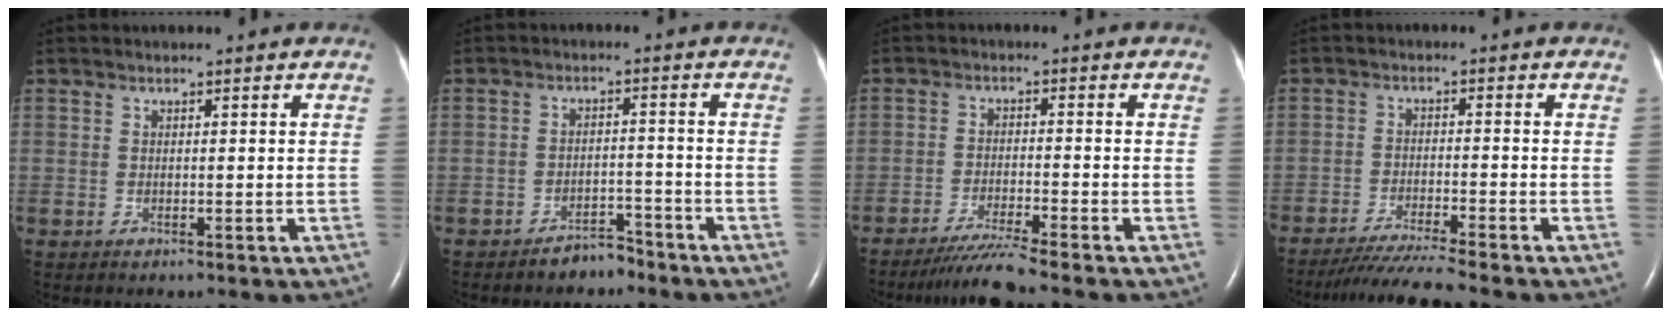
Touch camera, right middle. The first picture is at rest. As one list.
[{"total": 3.3, "force": [-2.9, 1.3, 0.8], "torque": [-0.014, 0.004, -0.047]}, {"total": 5.3, "force": [-4.5, -1.8, 2.1], "torque": [-0.045, -0.027, -0.087]}, {"total": 8.0, "force": [-7.1, -2.0, 3.2], "torque": [-0.048, -0.032, -0.122]}]